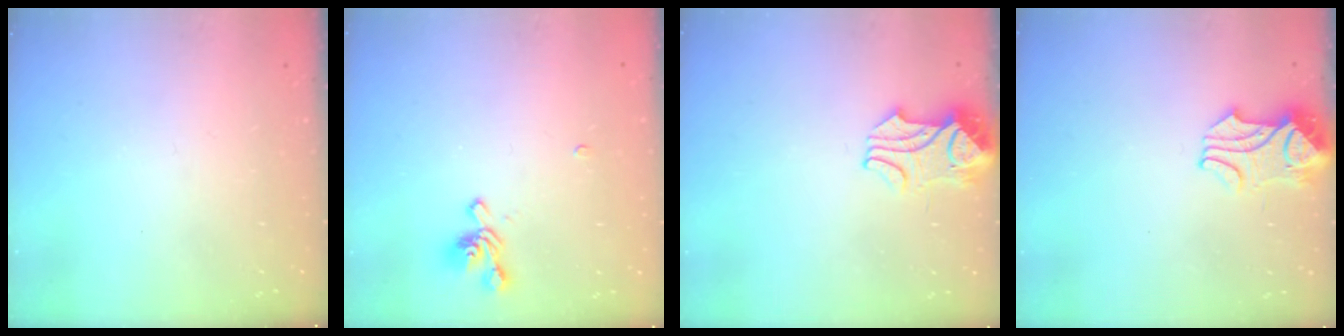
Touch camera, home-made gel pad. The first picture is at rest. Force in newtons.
{"total": 1.2, "press": 0.6, "slide": 1.0}
{"total": 2.2, "press": 2.1, "slide": 0.5}
{"total": 2.2, "press": 2.1, "slide": 0.5}